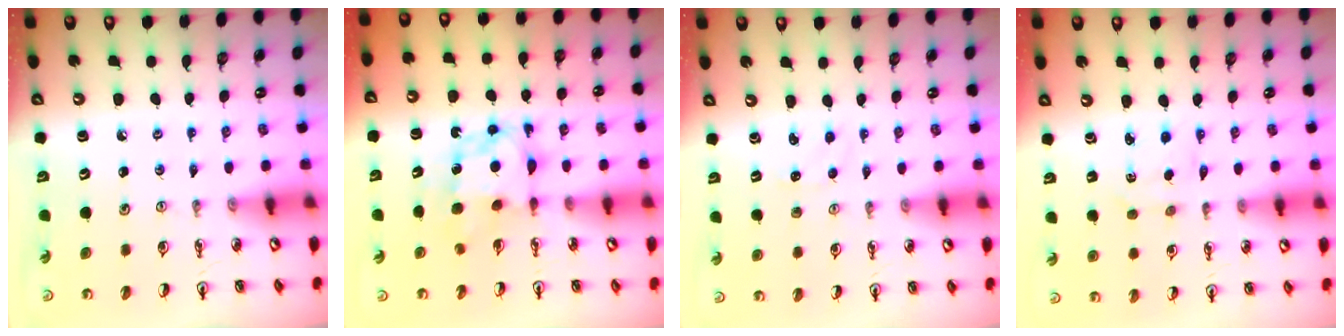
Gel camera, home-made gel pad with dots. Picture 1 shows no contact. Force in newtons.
{"total": 6.7, "press": 6.7, "slide": 0.1}
{"total": 2.2, "press": 2.2, "slide": 0.3}
{"total": 2.3, "press": 2.1, "slide": 0.7}